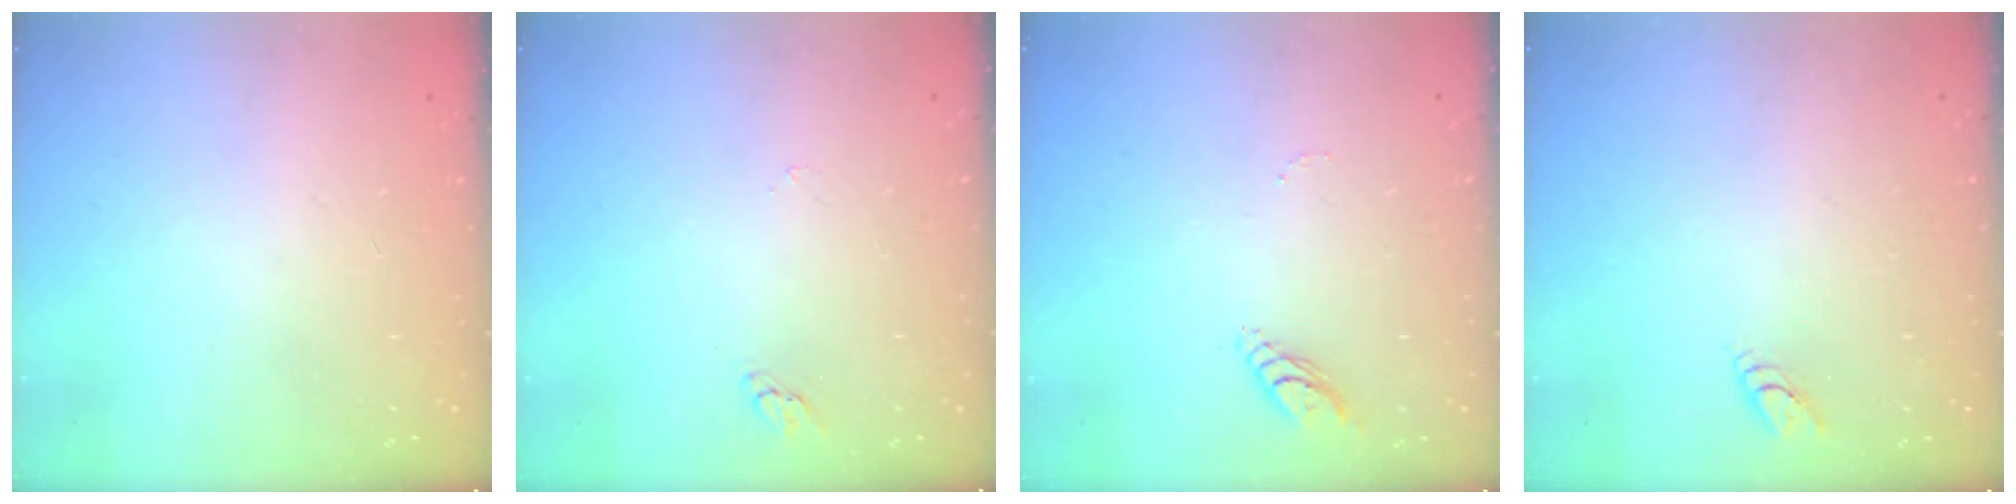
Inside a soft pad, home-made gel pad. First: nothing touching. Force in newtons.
{"total": 2.2, "press": 2.2, "slide": 0.2}
{"total": 4.5, "press": 4.4, "slide": 0.6}
{"total": 2.7, "press": 2.7, "slide": 0.3}